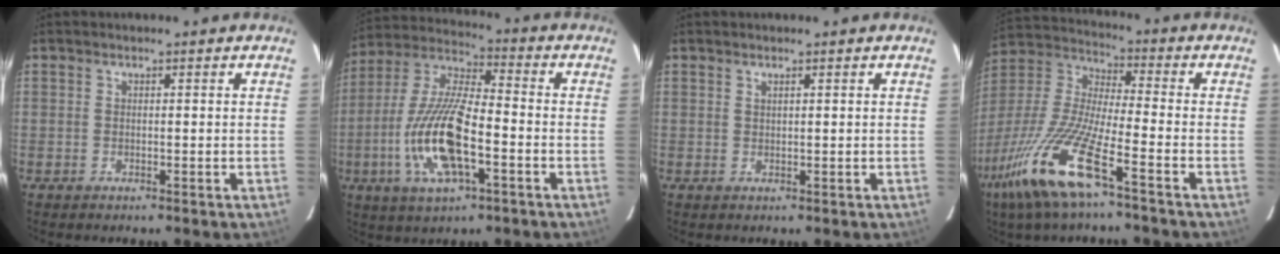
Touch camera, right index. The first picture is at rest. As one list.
[{"total": 16.8, "force": [-5.2, 5.5, 15.0], "torque": [-0.313, -0.010, -0.102]}, {"total": 0.7, "force": [0.5, 0.1, 0.5], "torque": [-0.009, 0.002, 0.010]}, {"total": 18.5, "force": [-11.4, 2.2, 14.5], "torque": [-0.309, -0.037, -0.225]}]